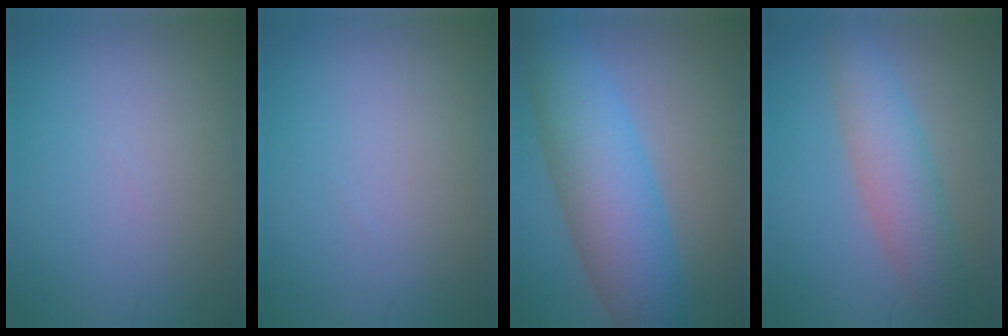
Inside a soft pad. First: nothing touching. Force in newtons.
{"total": 0.0}
{"total": 8.8, "press": 8.8, "slide": 0.2}
{"total": 4.8, "press": 4.8, "slide": 0.1}